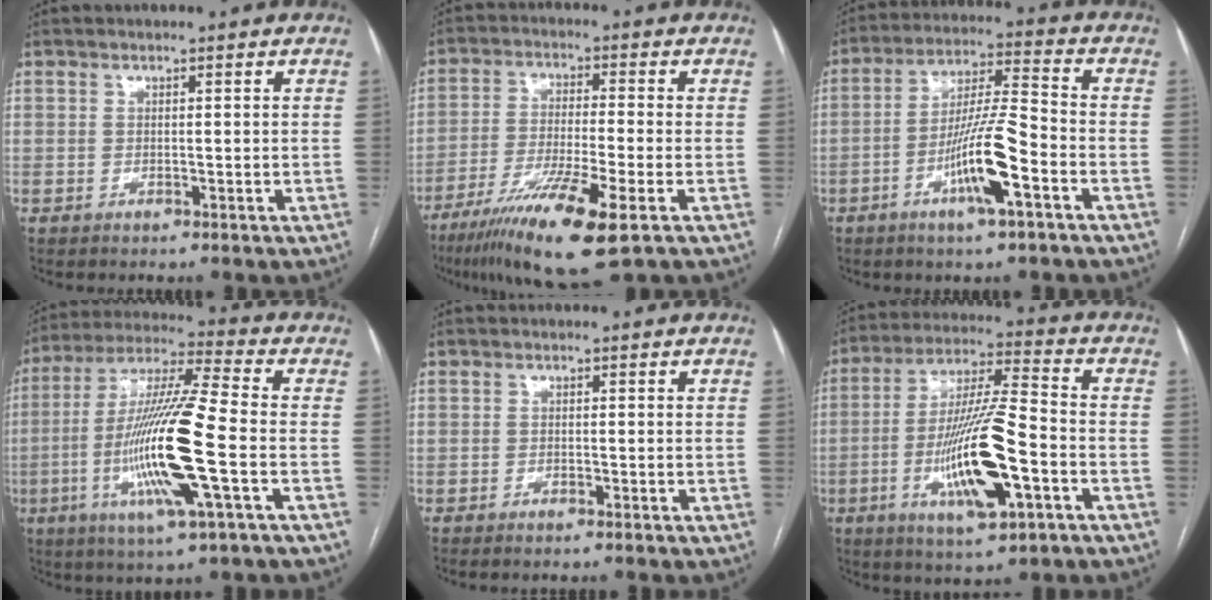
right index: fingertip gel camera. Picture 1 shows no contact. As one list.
[{"total": 13.1, "force": [-7.2, 0.2, 10.9], "torque": [-0.209, -0.034, -0.124]}, {"total": 11.5, "force": [-4.6, 0.7, 10.5], "torque": [-0.197, 0.001, -0.083]}, {"total": 17.8, "force": [-4.1, 0.4, 17.3], "torque": [-0.349, -0.011, -0.083]}, {"total": 0.9, "force": [-0.8, 0.0, 0.5], "torque": [-0.012, -0.001, -0.012]}, {"total": 16.0, "force": [-5.0, 2.3, 15.0], "torque": [-0.290, -0.007, -0.084]}]